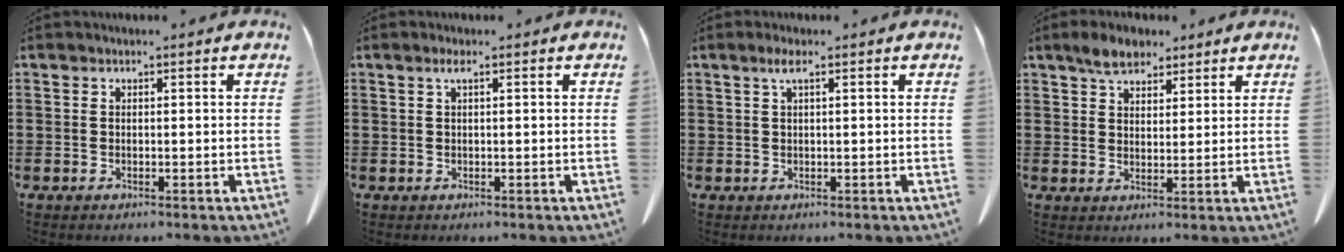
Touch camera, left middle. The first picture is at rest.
{"total": 1.3, "force": [0.4, 0.2, 1.3], "torque": [-0.026, 0.002, 0.006]}
{"total": 1.9, "force": [0.7, 0.3, 1.8], "torque": [-0.037, 0.003, 0.012]}
{"total": 4.9, "force": [3.8, 2.4, 2.1], "torque": [-0.043, 0.004, 0.070]}